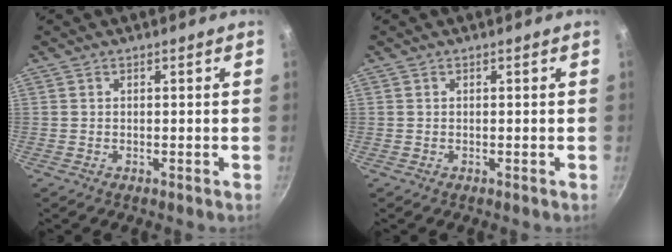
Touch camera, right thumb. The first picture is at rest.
{"total": 0.0}